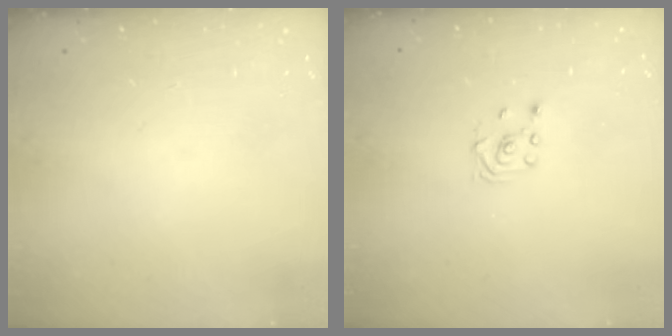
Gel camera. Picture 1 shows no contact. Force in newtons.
{"total": 1.6, "press": 1.4, "slide": 0.9}